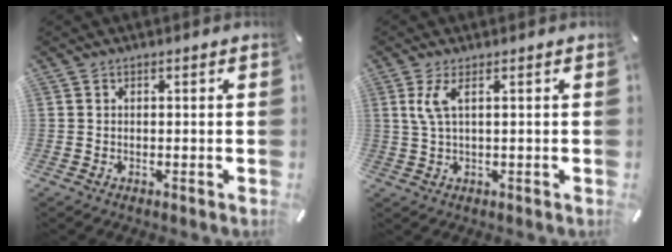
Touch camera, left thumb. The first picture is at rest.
{"total": 4.3, "force": [1.3, 0.8, 4.0], "torque": [-0.087, -0.004, 0.019]}